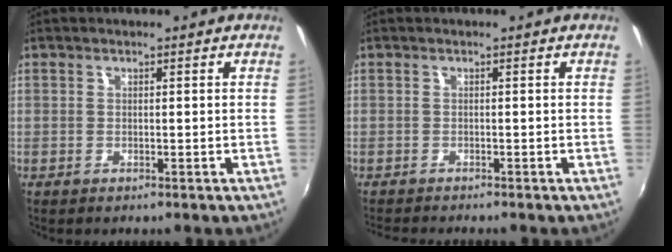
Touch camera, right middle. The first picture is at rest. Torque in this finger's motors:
{"motor_torque": [0.05, -0.07, 0.00, 0.00]}